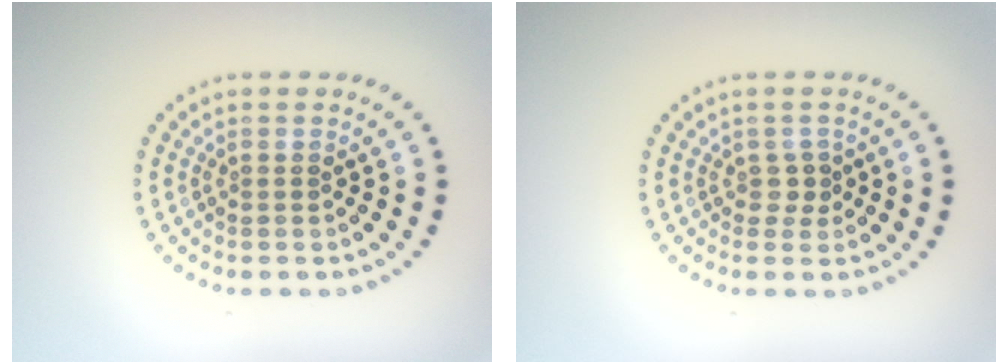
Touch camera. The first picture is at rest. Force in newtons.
{"total": 1.2, "press": 1.0, "slide": 0.6}